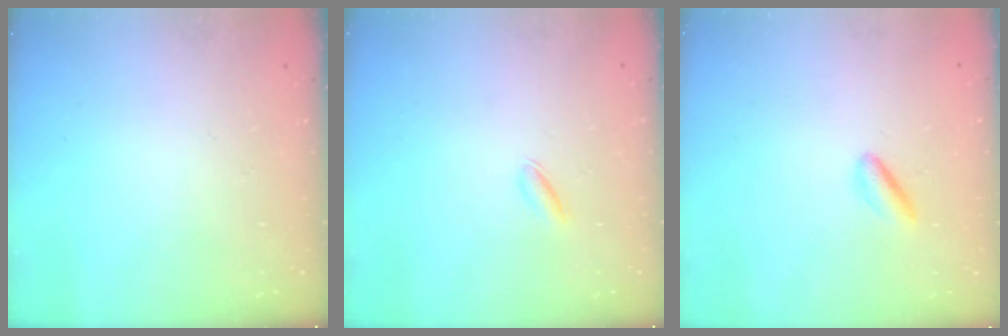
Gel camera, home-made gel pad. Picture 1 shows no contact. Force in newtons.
{"total": 2.1, "press": 2.1, "slide": 0.6}
{"total": 2.9, "press": 2.8, "slide": 0.6}